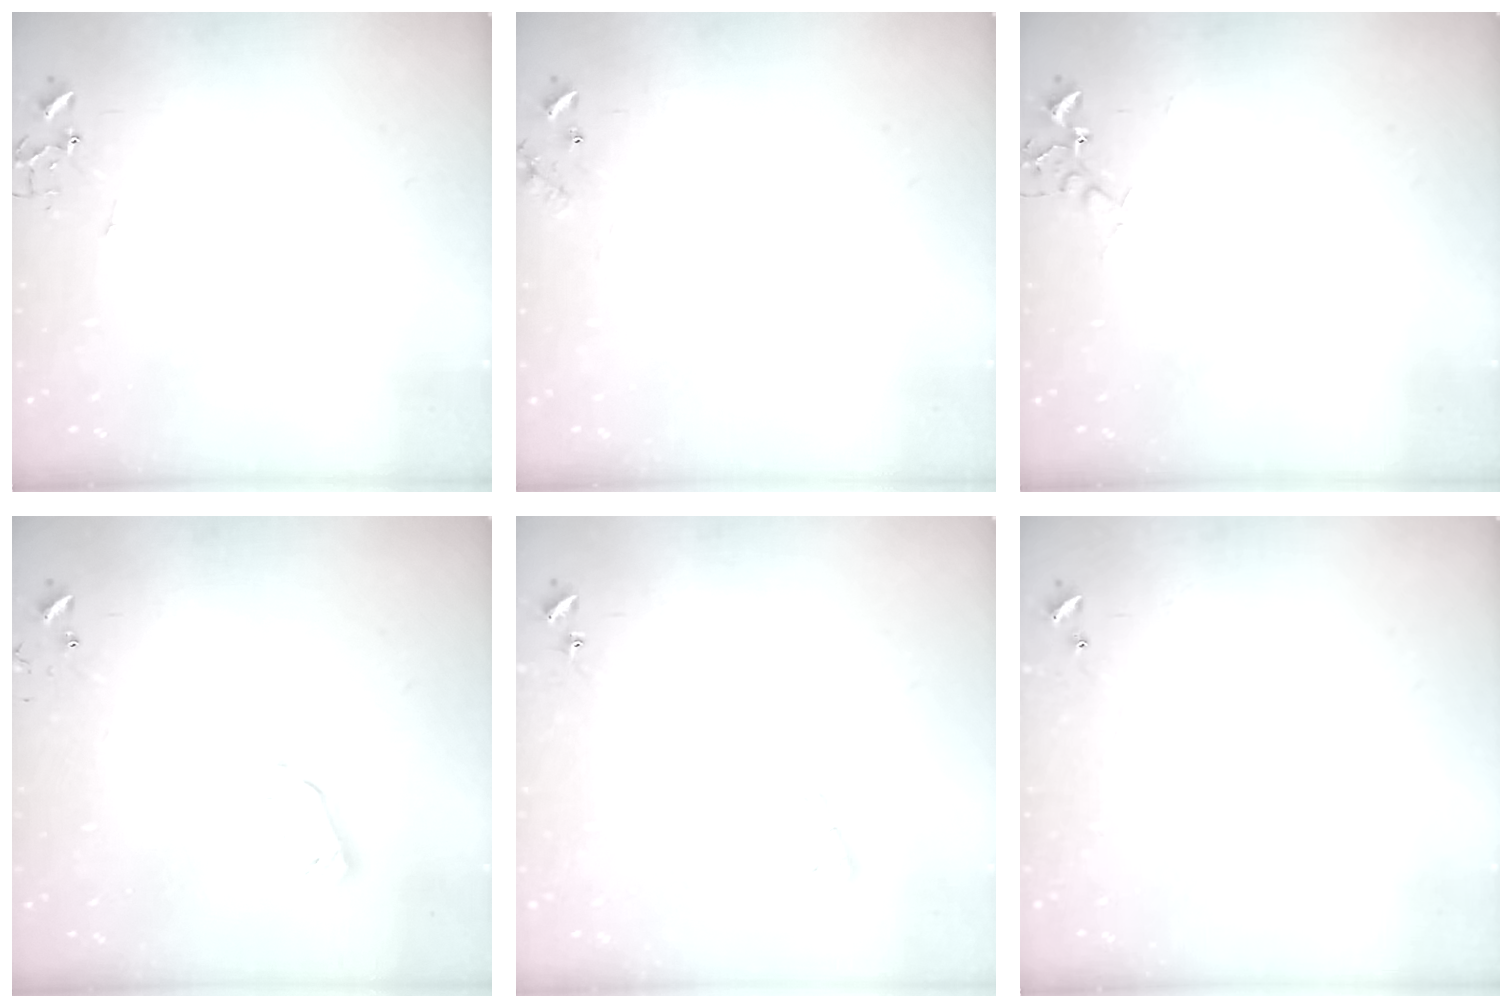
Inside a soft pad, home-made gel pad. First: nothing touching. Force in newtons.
{"total": 7.2, "press": 7.2, "slide": 0.5}
{"total": 5.8, "press": 5.7, "slide": 1.0}
{"total": 5.9, "press": 5.8, "slide": 1.0}
{"total": 3.8, "press": 3.7, "slide": 0.7}
{"total": 4.7, "press": 4.7, "slide": 0.4}